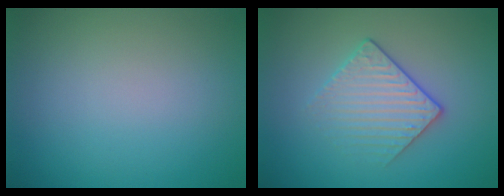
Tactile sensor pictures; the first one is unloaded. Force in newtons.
{"total": 3.1, "press": 2.8, "slide": 1.3}